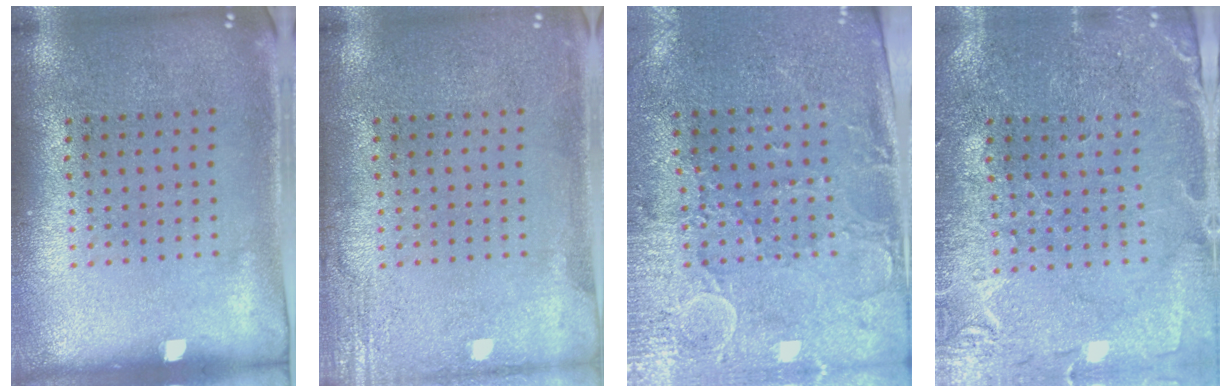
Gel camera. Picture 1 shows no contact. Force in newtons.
{"total": 2.2, "press": 2.2, "slide": 0.4}
{"total": 2.9, "press": 2.6, "slide": 1.3}
{"total": 0.5, "press": 0.5, "slide": 0.2}